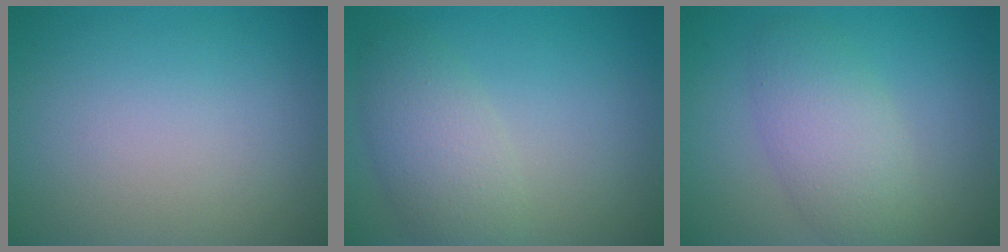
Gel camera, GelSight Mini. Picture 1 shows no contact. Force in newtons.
{"total": 4.1, "press": 4.0, "slide": 0.4}
{"total": 4.3, "press": 4.3, "slide": 0.1}